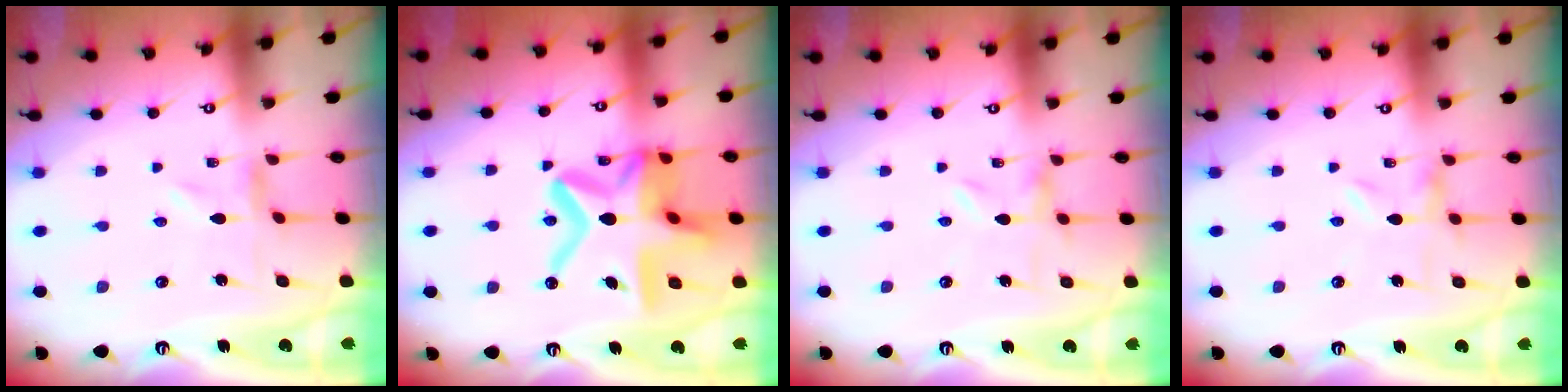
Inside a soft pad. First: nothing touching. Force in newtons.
{"total": 22.5, "press": 22.4, "slide": 1.9}
{"total": 0.0}
{"total": 0.0}